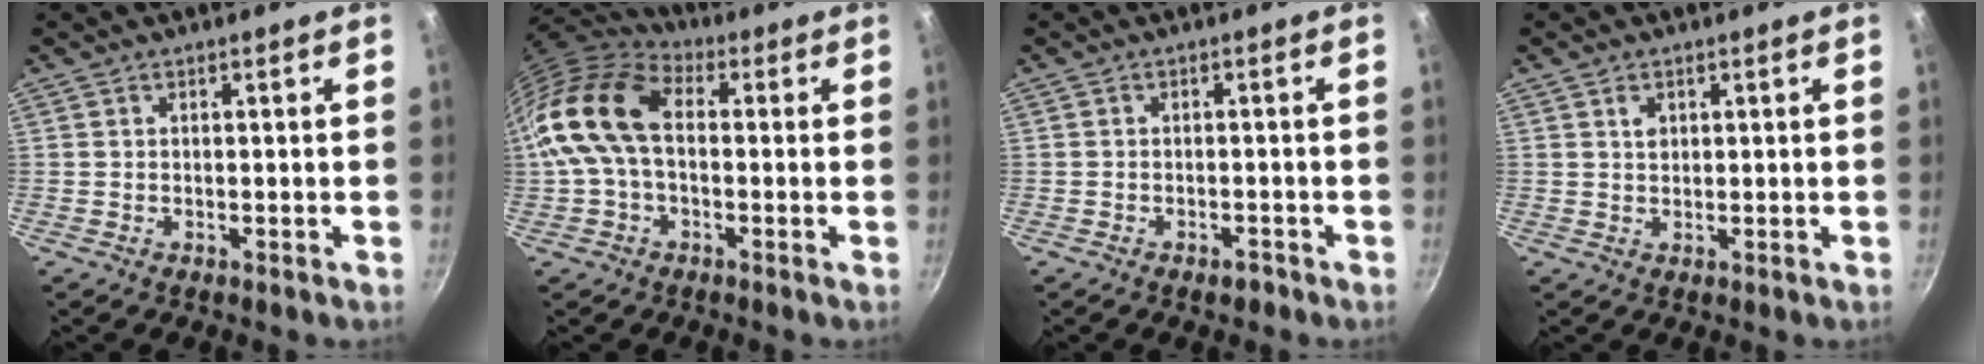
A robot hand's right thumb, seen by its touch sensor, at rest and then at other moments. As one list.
[{"total": 16.1, "force": [0.4, 10.4, 12.3], "torque": [-0.230, 0.035, -0.011]}, {"total": 1.8, "force": [-1.4, 0.8, 0.8], "torque": [-0.008, 0.013, -0.014]}, {"total": 1.9, "force": [0.8, 1.4, 1.0], "torque": [-0.011, -0.001, 0.014]}]